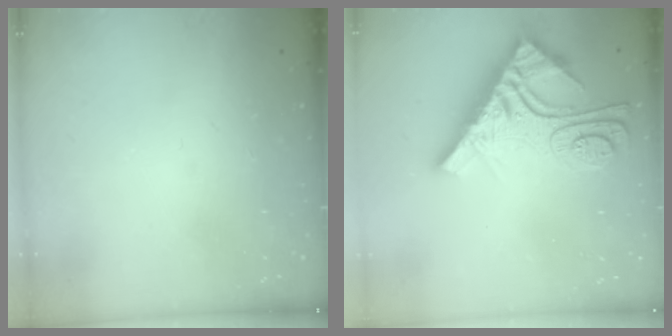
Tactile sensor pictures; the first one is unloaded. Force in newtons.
{"total": 15.0, "press": 15.0, "slide": 1.4}